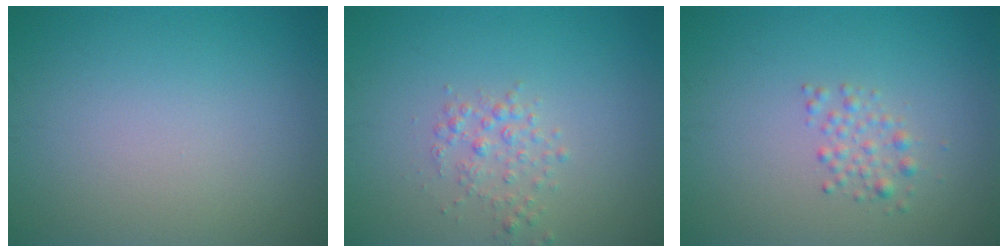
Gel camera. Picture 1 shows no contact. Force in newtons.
{"total": 1.7, "press": 1.7, "slide": 0.1}
{"total": 1.5, "press": 1.5, "slide": 0.0}